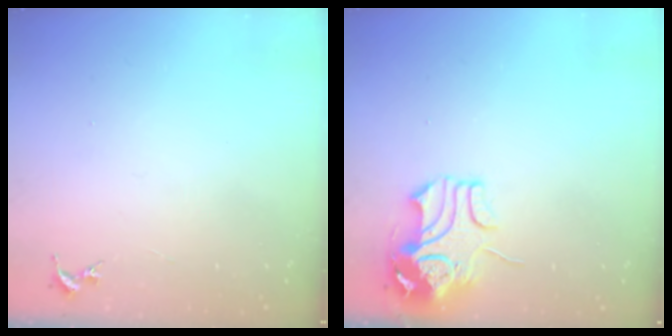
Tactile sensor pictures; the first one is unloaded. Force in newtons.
{"total": 9.7, "press": 9.6, "slide": 1.7}